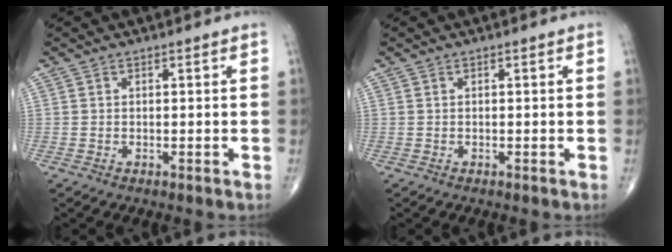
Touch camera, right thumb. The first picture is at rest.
{"total": 0.0}